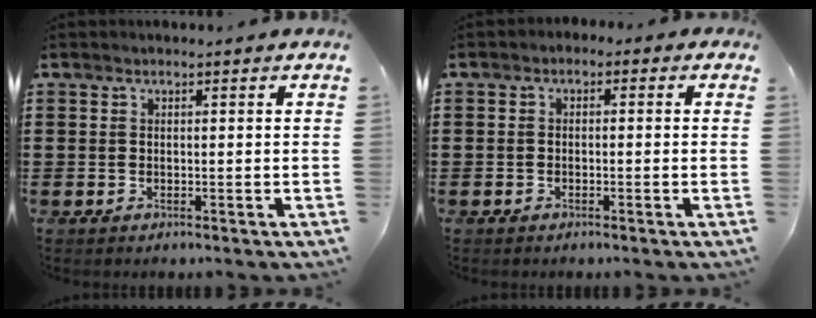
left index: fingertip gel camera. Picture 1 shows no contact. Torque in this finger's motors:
{"motor_torque": [2.14, 0.00, 0.06, -0.18]}